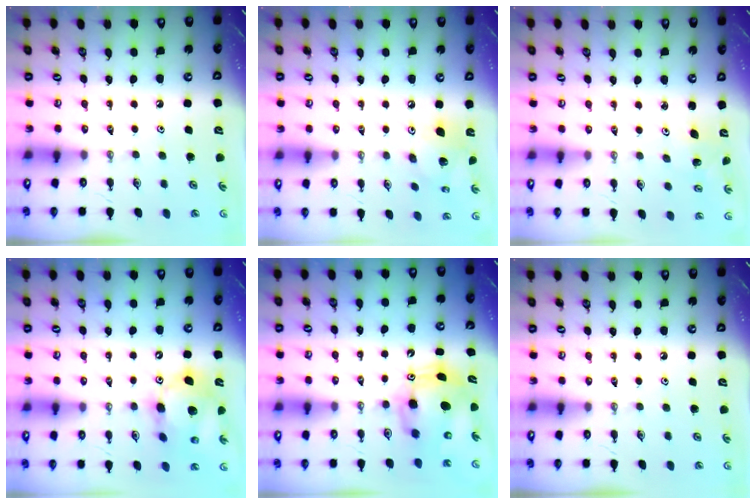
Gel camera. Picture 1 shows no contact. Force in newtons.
{"total": 12.5, "press": 12.4, "slide": 1.4}
{"total": 1.3, "press": 1.3, "slide": 0.1}
{"total": 14.9, "press": 14.7, "slide": 2.8}
{"total": 9.3, "press": 9.1, "slide": 2.0}
{"total": 0.0}